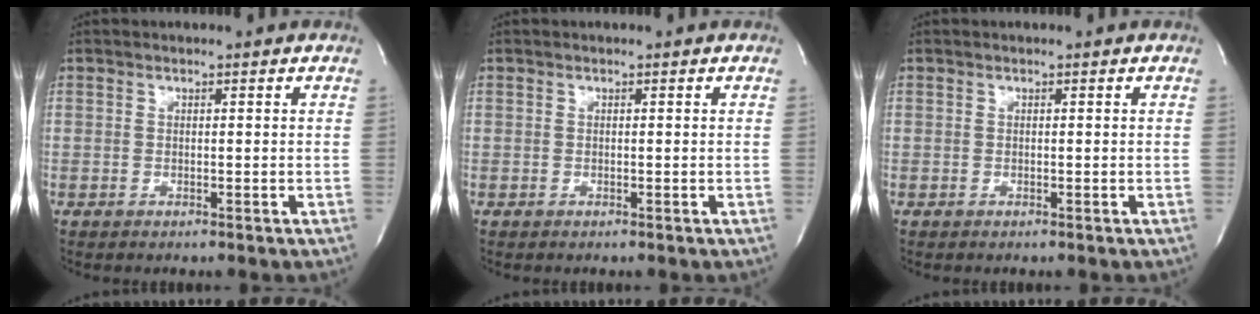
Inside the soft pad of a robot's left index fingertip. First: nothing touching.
{"total": 0.0}
{"total": 0.0}